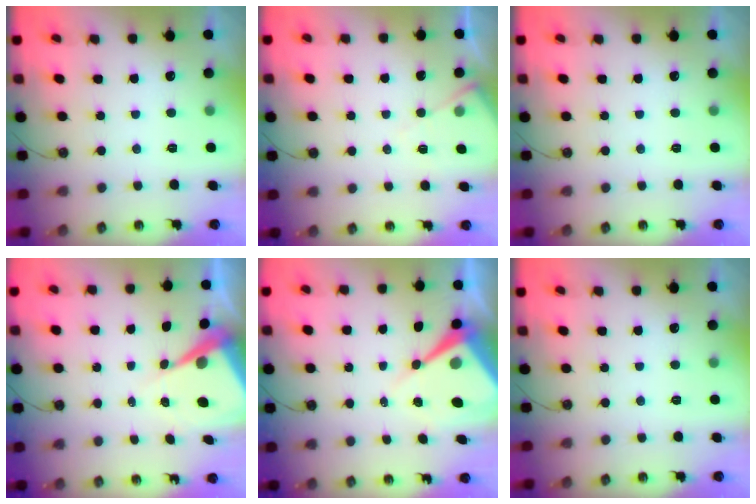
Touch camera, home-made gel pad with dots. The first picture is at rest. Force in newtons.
{"total": 7.0, "press": 6.9, "slide": 0.6}
{"total": 0.0}
{"total": 9.3, "press": 9.2, "slide": 0.9}
{"total": 11.5, "press": 11.4, "slide": 1.0}
{"total": 0.0}